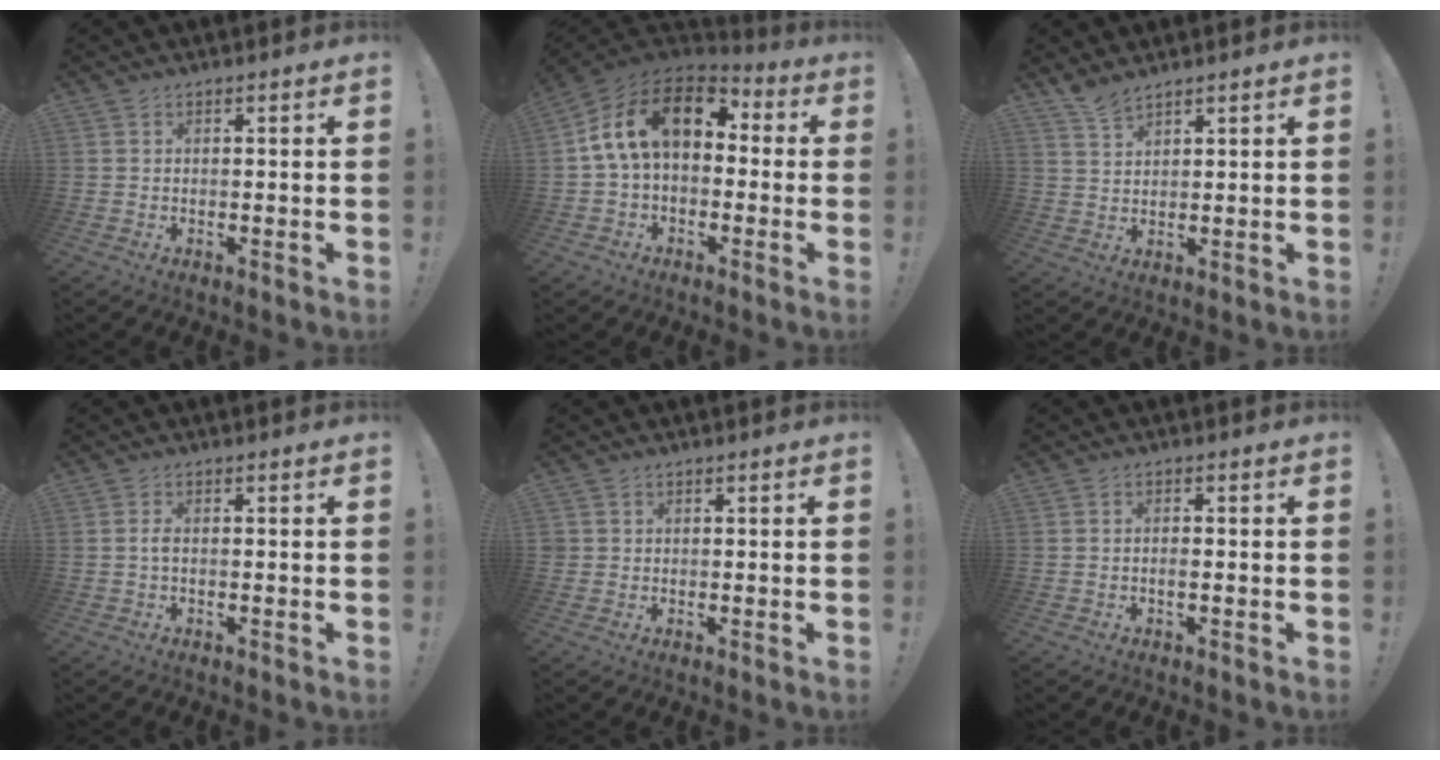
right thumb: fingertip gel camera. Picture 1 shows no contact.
{"total": 16.4, "force": [4.5, 9.8, 12.3], "torque": [-0.201, 0.003, 0.082]}
{"total": 4.3, "force": [3.9, 1.0, 1.6], "torque": [-0.023, -0.027, 0.071]}
{"total": 1.6, "force": [-0.4, 0.3, 1.6], "torque": [-0.030, 0.004, -0.008]}
{"total": 1.0, "force": [0.3, 1.0, 0.2], "torque": [-0.005, 0.002, 0.006]}
{"total": 1.5, "force": [-0.7, 0.3, 1.3], "torque": [-0.021, 0.001, -0.011]}